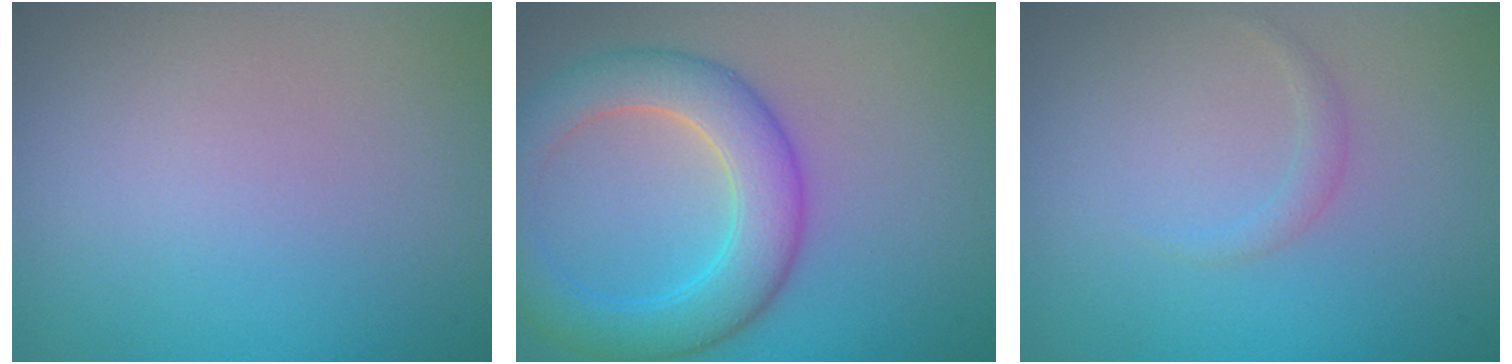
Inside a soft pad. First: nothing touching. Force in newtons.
{"total": 6.4, "press": 6.4, "slide": 0.1}
{"total": 0.9, "press": 0.9, "slide": 0.0}